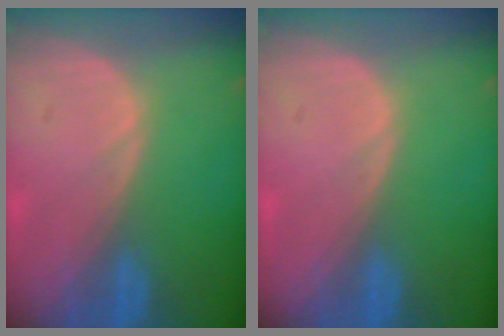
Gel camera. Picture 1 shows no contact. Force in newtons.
{"total": 0.0}